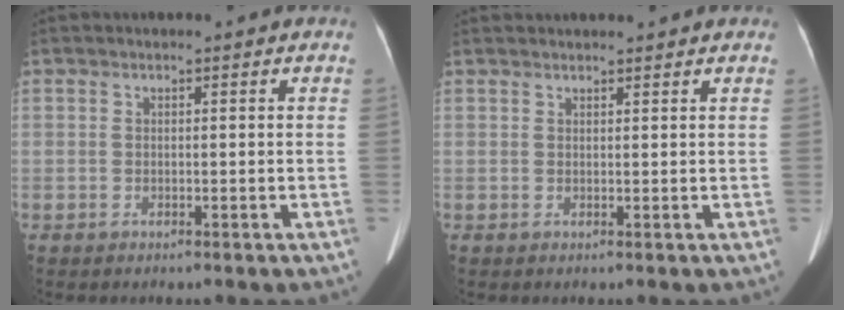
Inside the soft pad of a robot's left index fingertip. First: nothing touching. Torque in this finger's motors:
{"motor_torque": [0.51, -0.65, 0.06, 0.02]}